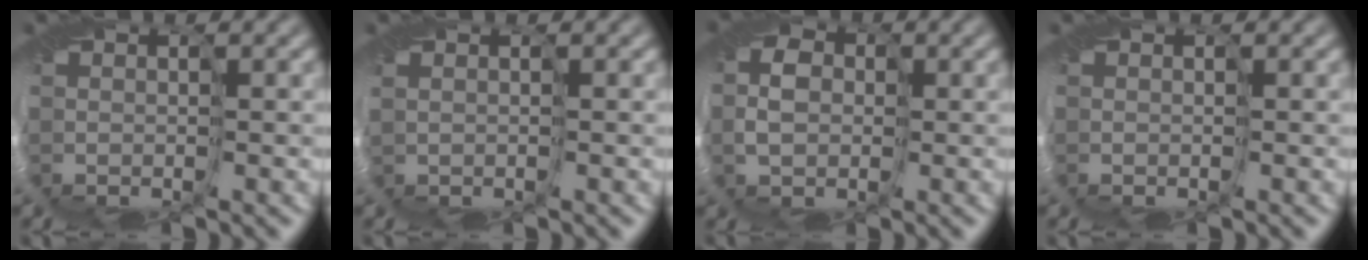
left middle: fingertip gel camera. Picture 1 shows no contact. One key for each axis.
{"total": 0.0}
{"total": 2.7, "fx": -1.1, "fy": 1.9, "fz": 1.5, "tx": -0.020, "ty": -0.011, "tz": -0.030}
{"total": 0.0}